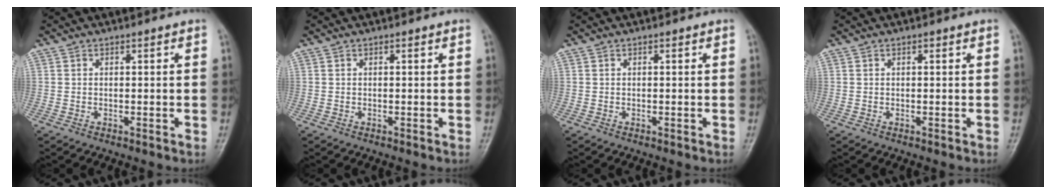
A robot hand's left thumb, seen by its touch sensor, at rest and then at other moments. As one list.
[{"total": 0.0}, {"total": 0.0}, {"total": 0.5, "force": [0.2, 0.2, 0.4], "torque": [-0.008, 0.000, 0.003]}]